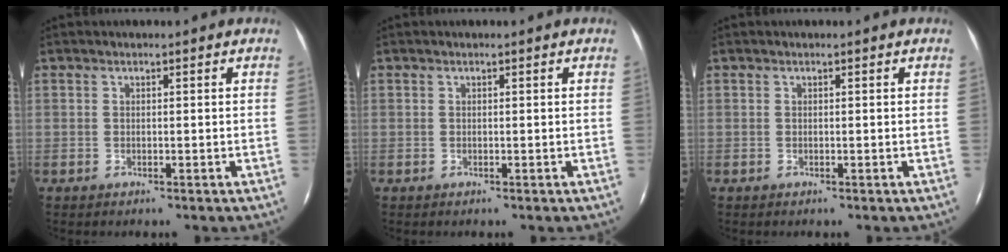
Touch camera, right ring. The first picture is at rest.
{"total": 0.0}
{"total": 0.0}